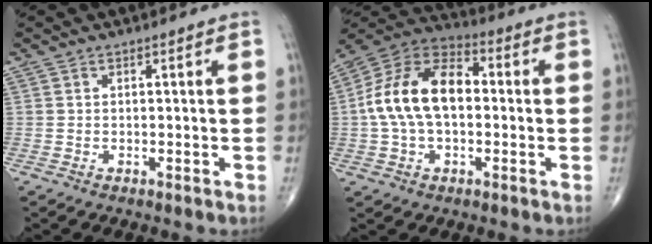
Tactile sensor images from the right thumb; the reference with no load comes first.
{"total": 16.2, "force": [0.4, 9.8, 12.8], "torque": [-0.236, 0.039, -0.003]}